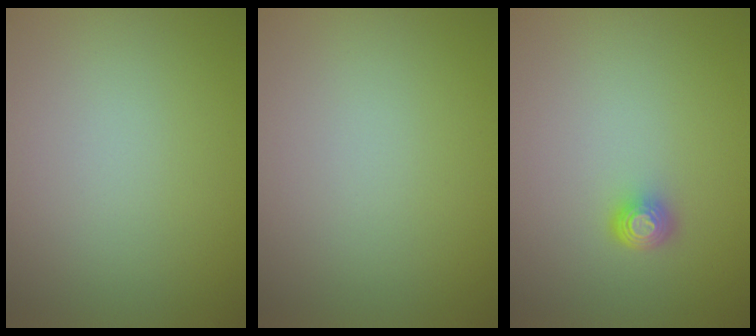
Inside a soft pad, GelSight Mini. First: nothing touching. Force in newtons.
{"total": 0.0}
{"total": 1.5, "press": 1.2, "slide": 0.9}